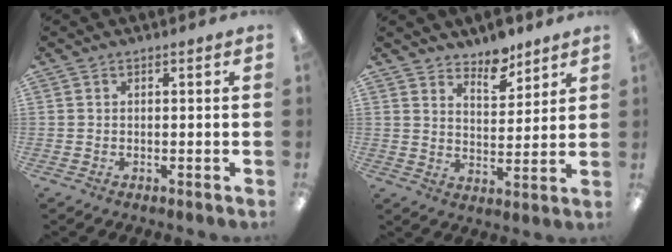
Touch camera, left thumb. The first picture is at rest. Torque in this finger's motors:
{"motor_torque": [0.06, 0.12, -0.08, 0.03, 0.00]}